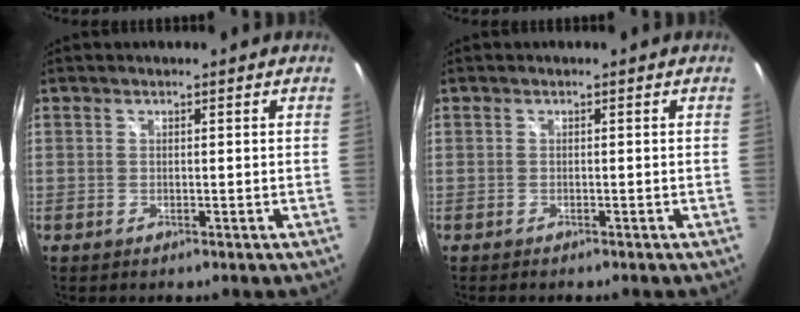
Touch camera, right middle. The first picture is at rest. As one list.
[{"total": 1.2, "force": [-1.1, 0.3, 0.3], "torque": [-0.010, -0.008, -0.019]}]